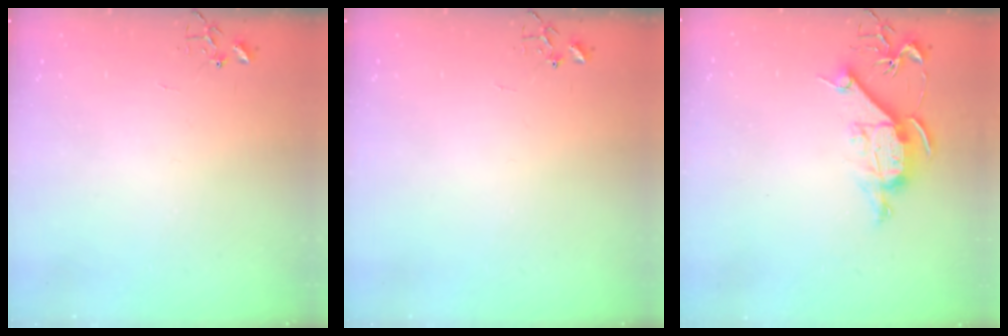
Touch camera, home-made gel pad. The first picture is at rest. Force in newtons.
{"total": 0.0}
{"total": 10.1, "press": 10.1, "slide": 0.7}